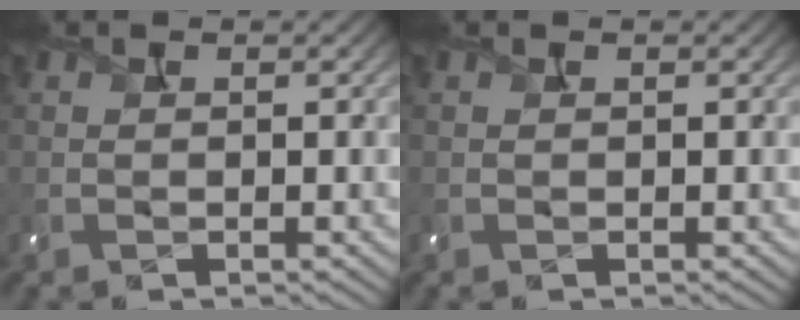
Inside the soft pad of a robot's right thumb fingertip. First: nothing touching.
{"total": 0.0}